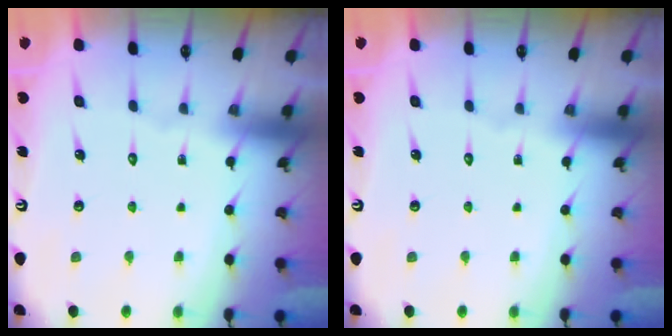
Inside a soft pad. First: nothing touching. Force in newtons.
{"total": 0.0}